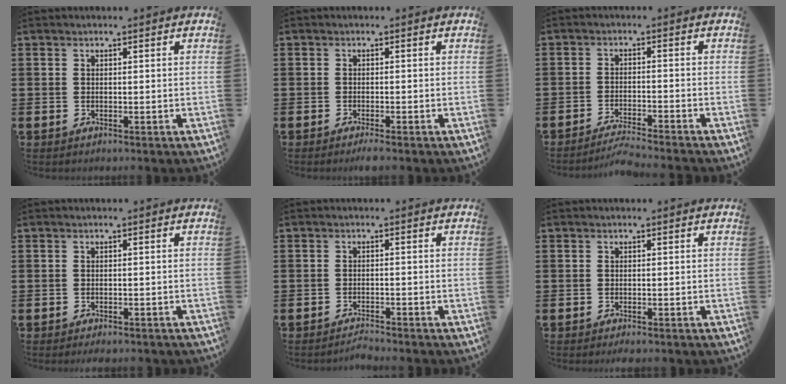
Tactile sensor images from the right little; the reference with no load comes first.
{"total": 1.1, "force": [-0.8, 0.0, 0.7], "torque": [-0.012, -0.001, -0.016]}
{"total": 2.8, "force": [-2.7, -0.3, 0.8], "torque": [-0.014, 0.003, -0.053]}
{"total": 0.8, "force": [-0.7, 0.0, 0.1], "torque": [-0.005, -0.001, -0.014]}
{"total": 1.4, "force": [-1.4, -0.1, 0.1], "torque": [-0.005, 0.004, -0.028]}
{"total": 0.7, "force": [-0.6, 0.1, 0.4], "torque": [-0.007, -0.003, -0.012]}